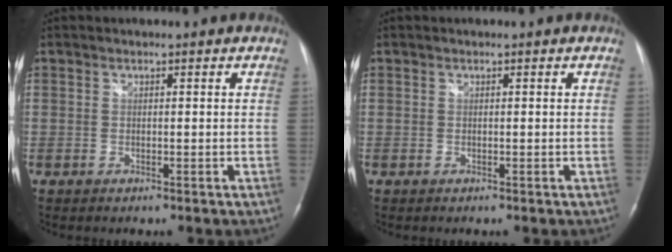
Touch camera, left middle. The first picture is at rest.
{"total": 0.0}